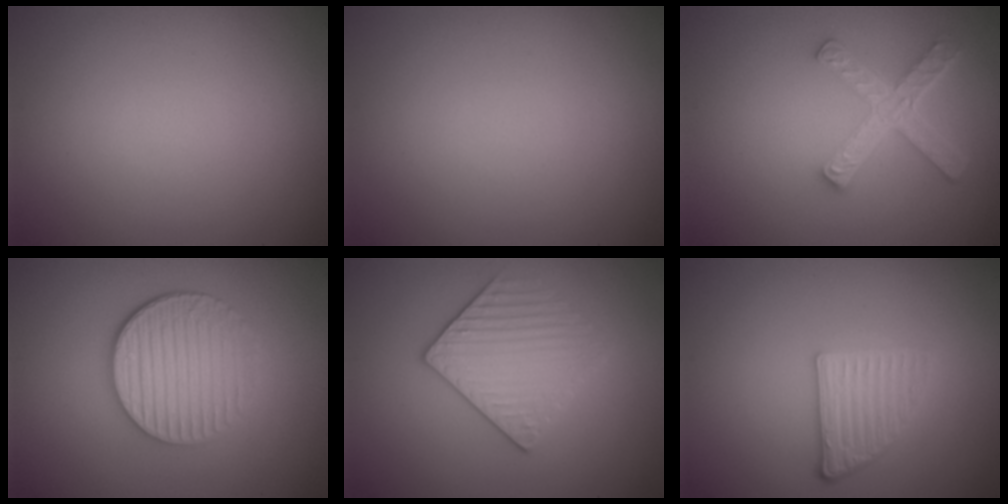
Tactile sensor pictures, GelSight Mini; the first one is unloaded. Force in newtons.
{"total": 0.0}
{"total": 4.5, "press": 3.3, "slide": 3.0}
{"total": 4.7, "press": 3.7, "slide": 3.0}
{"total": 3.4, "press": 3.2, "slide": 1.0}
{"total": 2.8, "press": 2.3, "slide": 1.6}